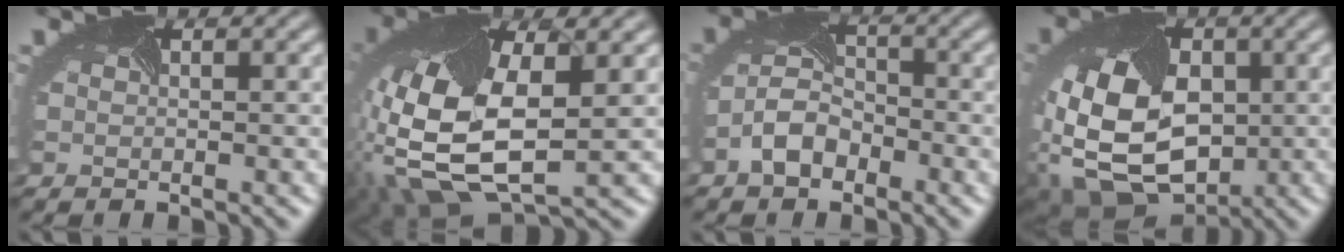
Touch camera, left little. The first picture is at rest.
{"total": 12.9, "force": [-0.7, 7.0, 10.8], "torque": [-0.264, -0.029, -0.001]}
{"total": 3.7, "force": [-2.2, 2.3, 2.0], "torque": [-0.046, 0.001, -0.045]}
{"total": 12.2, "force": [-1.5, 8.3, 8.7], "torque": [-0.178, -0.020, -0.018]}